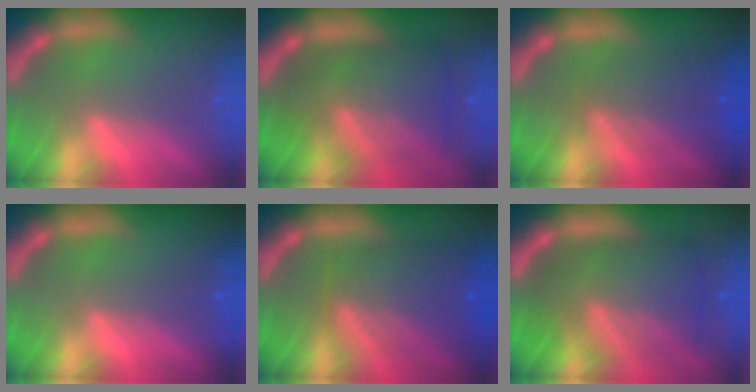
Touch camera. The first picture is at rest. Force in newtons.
{"total": 9.0}
{"total": 5.1}
{"total": 0.0}
{"total": 7.5}
{"total": 9.4}